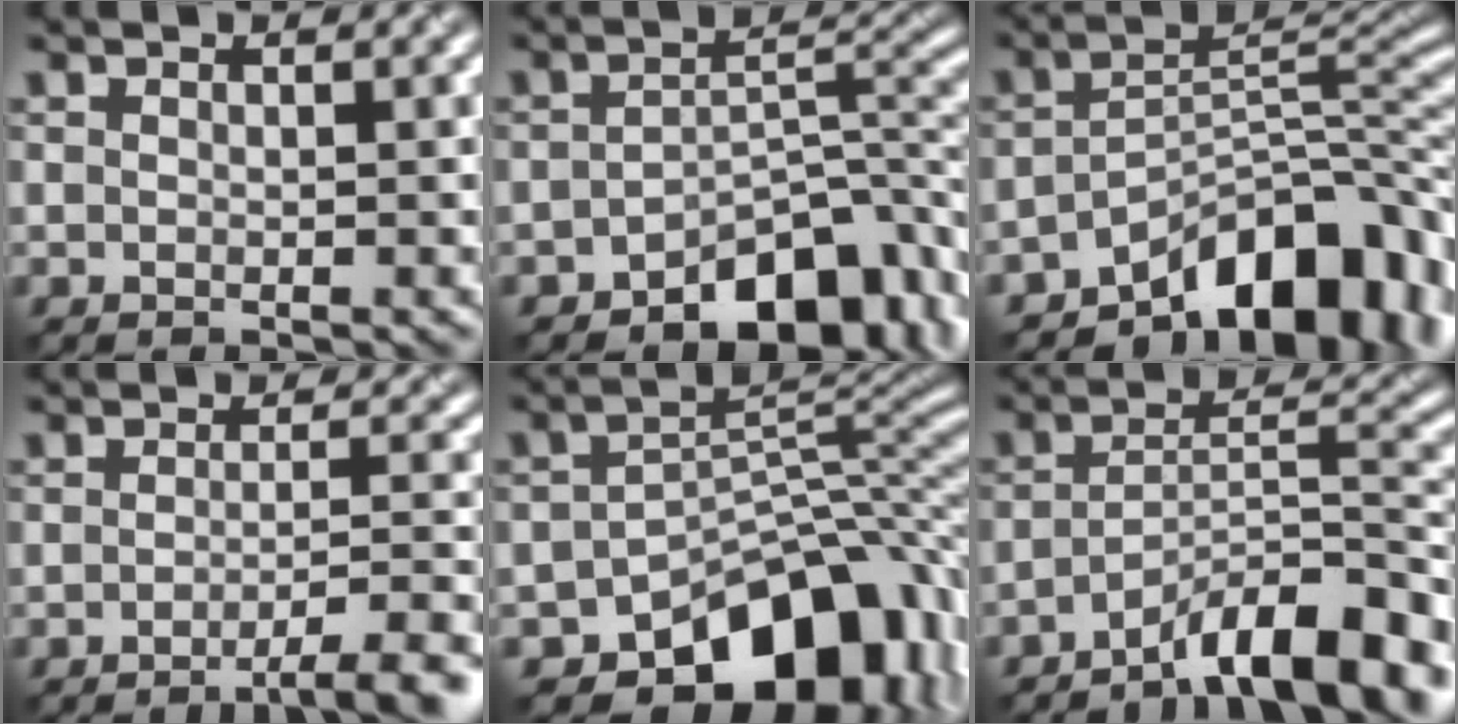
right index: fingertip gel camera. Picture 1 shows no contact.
{"total": 7.5, "force": [-4.7, 3.7, 4.4], "torque": [-0.045, 0.003, -0.078]}
{"total": 10.7, "force": [-7.0, 4.6, 6.6], "torque": [-0.070, 0.002, -0.122]}
{"total": 4.8, "force": [-3.2, 0.7, 3.5], "torque": [-0.048, 0.006, -0.047]}
{"total": 12.5, "force": [-7.9, 6.9, 6.7], "torque": [-0.081, -0.005, -0.132]}
{"total": 8.8, "force": [-6.0, 2.0, 6.1], "torque": [-0.085, 0.014, -0.100]}